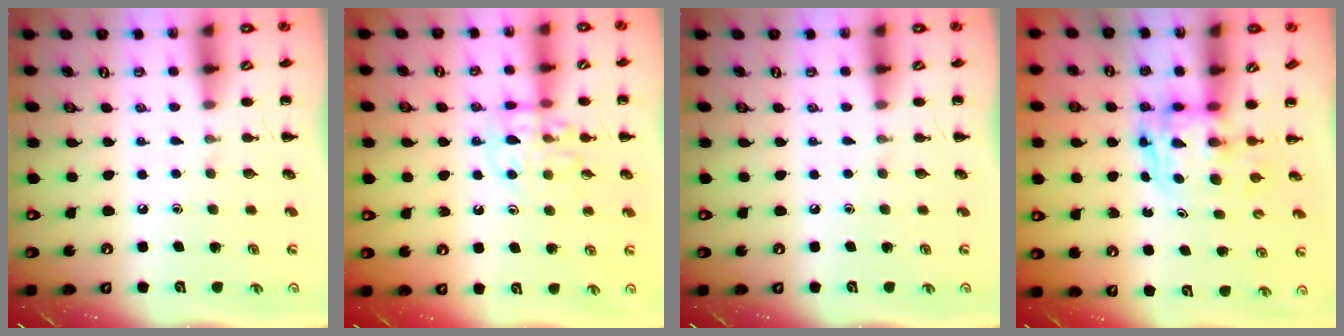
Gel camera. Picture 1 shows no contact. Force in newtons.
{"total": 12.1, "press": 12.0, "slide": 1.5}
{"total": 0.0}
{"total": 2.8, "press": 2.8, "slide": 0.2}